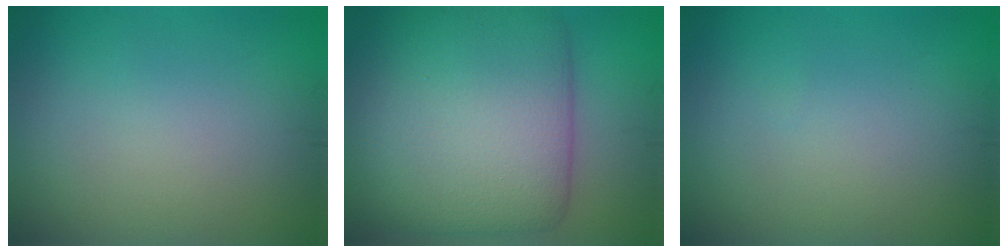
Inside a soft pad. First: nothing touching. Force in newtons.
{"total": 12.5, "press": 12.5, "slide": 0.4}
{"total": 0.0}